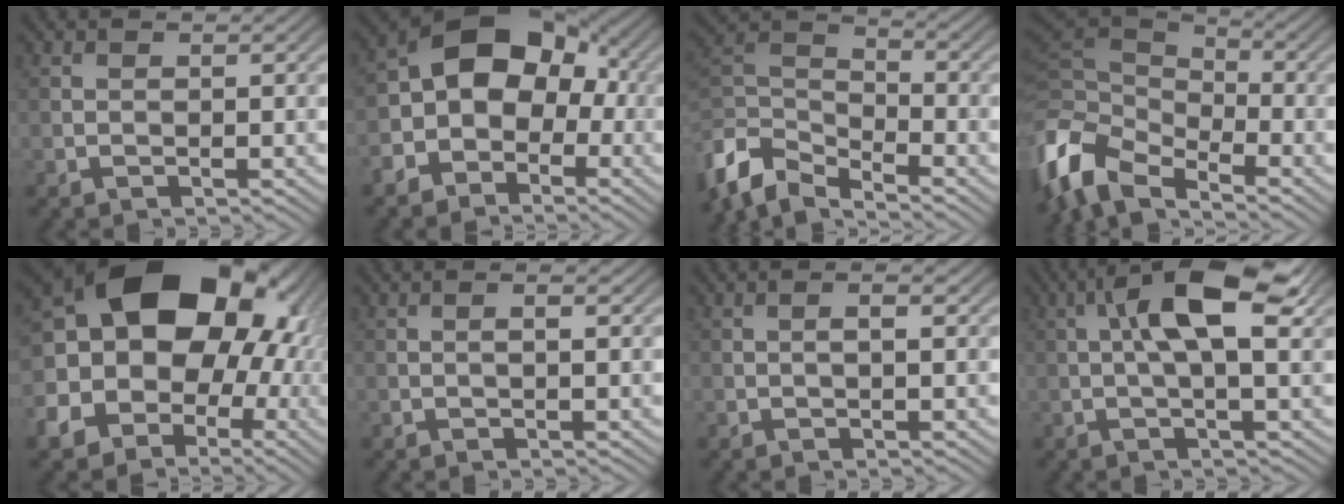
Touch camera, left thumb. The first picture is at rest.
{"total": 10.6, "force": [-2.3, 7.7, 6.9], "torque": [-0.112, 0.001, -0.059]}
{"total": 8.1, "force": [-5.9, 3.4, 4.4], "torque": [-0.097, -0.008, -0.135]}
{"total": 11.2, "force": [-6.2, 6.1, 7.2], "torque": [-0.182, -0.012, -0.123]}
{"total": 22.7, "force": [1.4, 18.9, 12.4], "torque": [-0.236, -0.003, -0.014]}
{"total": 1.0, "force": [0.1, 0.1, 1.0], "torque": [-0.016, 0.000, 0.001]}
{"total": 1.4, "force": [0.2, 0.2, 1.4], "torque": [-0.019, -0.002, 0.004]}
{"total": 9.9, "force": [2.3, 3.0, 9.1], "torque": [-0.160, 0.021, 0.031]}